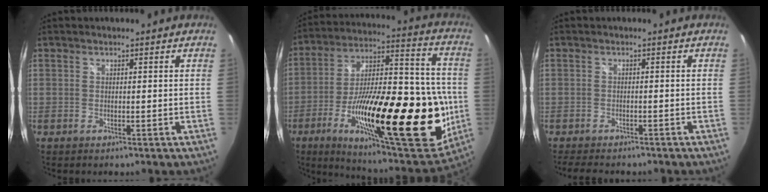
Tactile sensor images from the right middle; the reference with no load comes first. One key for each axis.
{"total": 34.7, "fx": -9.3, "fy": 11.2, "fz": 31.5, "tx": -0.487, "ty": -0.016, "tz": -0.135}
{"total": 5.8, "fx": -5.1, "fy": 1.7, "fz": 2.4, "tx": -0.057, "ty": -0.013, "tz": -0.077}